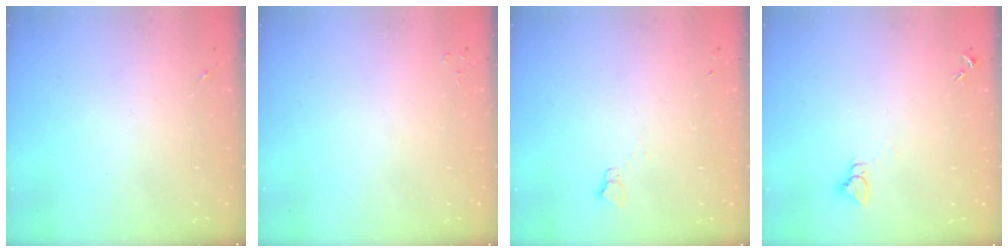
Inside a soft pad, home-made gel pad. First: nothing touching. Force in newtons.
{"total": 2.2, "press": 2.2, "slide": 0.2}
{"total": 2.3, "press": 2.3, "slide": 0.2}
{"total": 2.7, "press": 2.7, "slide": 0.1}